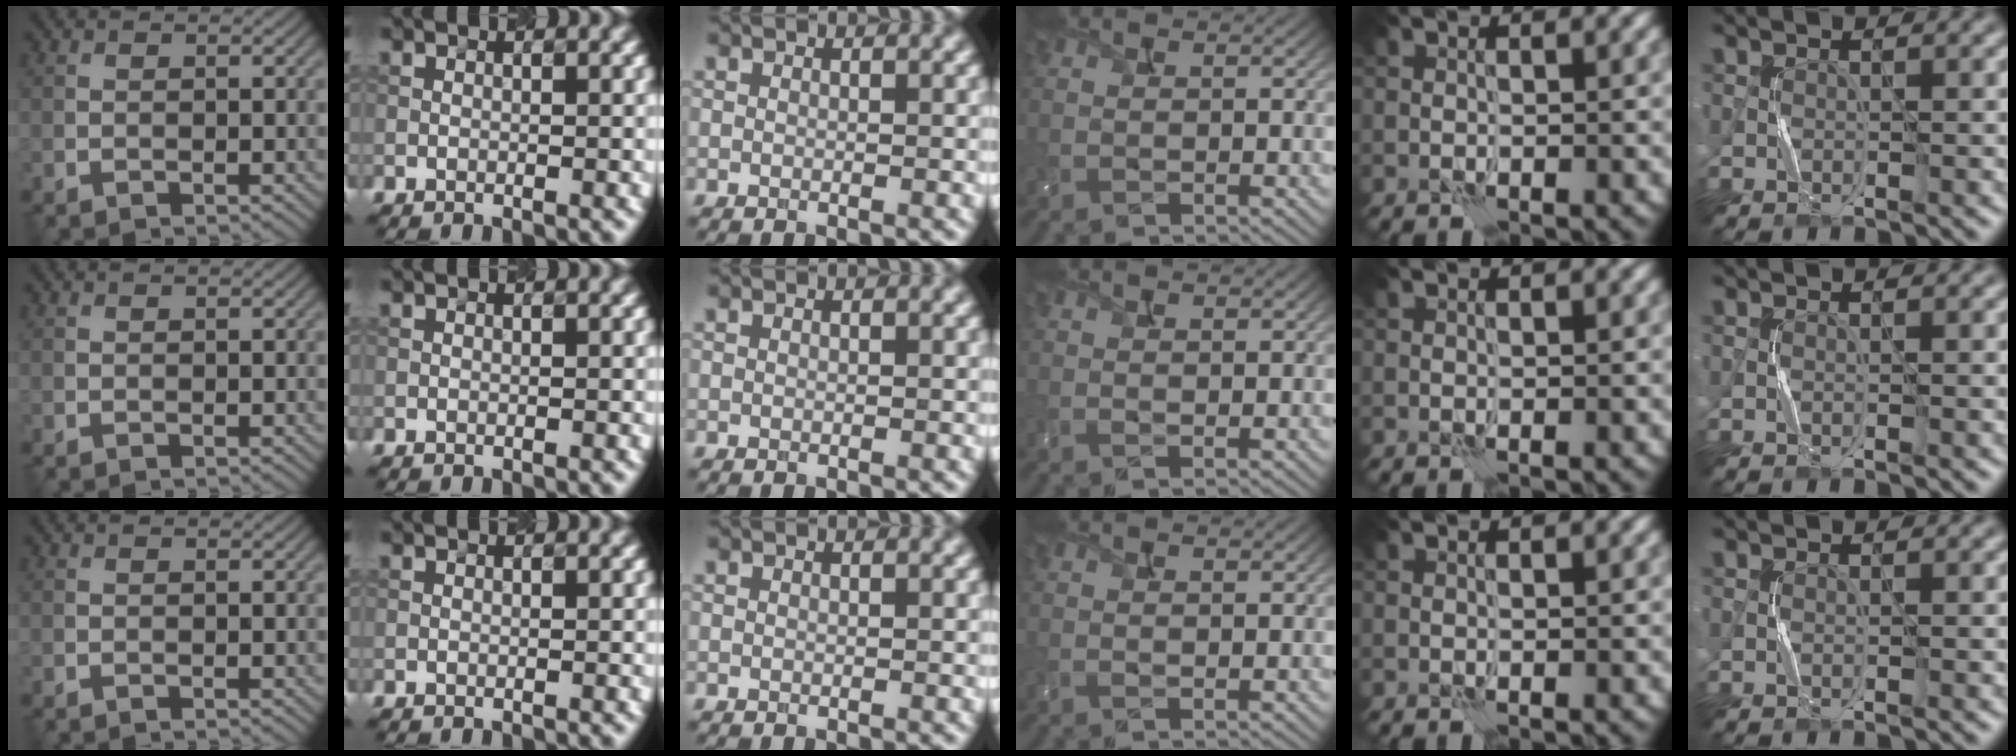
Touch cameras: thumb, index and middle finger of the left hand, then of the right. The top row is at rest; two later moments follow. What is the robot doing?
{"motion": "squeeze", "object": "bubble wrap"}